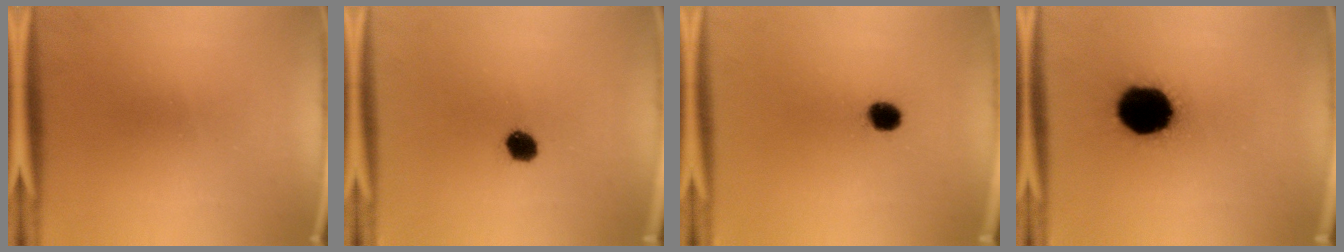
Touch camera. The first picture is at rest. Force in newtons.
{"total": 4.3}
{"total": 4.2}
{"total": 19.9}